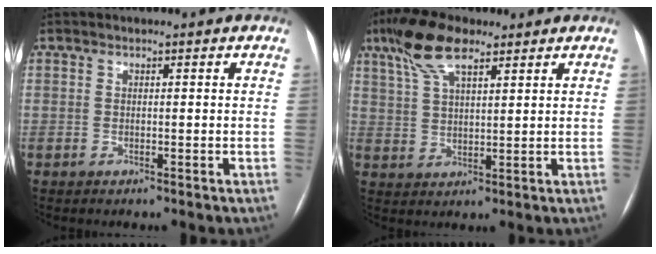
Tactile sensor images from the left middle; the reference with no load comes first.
{"total": 9.0, "force": [5.8, 2.6, 6.3], "torque": [-0.133, 0.024, 0.112]}